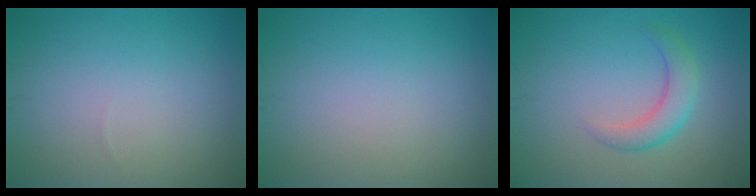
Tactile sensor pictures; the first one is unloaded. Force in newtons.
{"total": 0.0}
{"total": 3.0, "press": 3.0, "slide": 0.2}